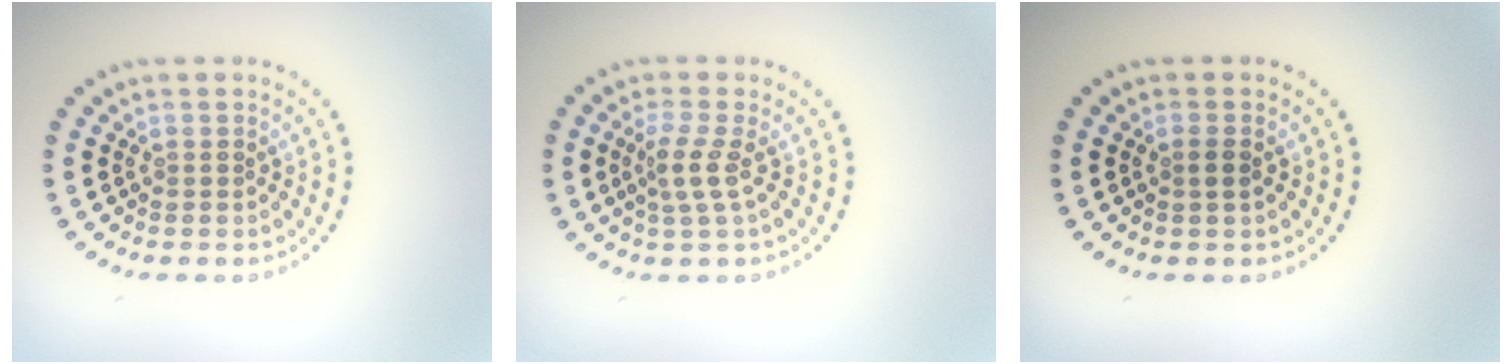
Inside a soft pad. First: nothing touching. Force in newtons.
{"total": 2.2, "press": 1.6, "slide": 1.5}
{"total": 1.0, "press": 1.0, "slide": 0.4}